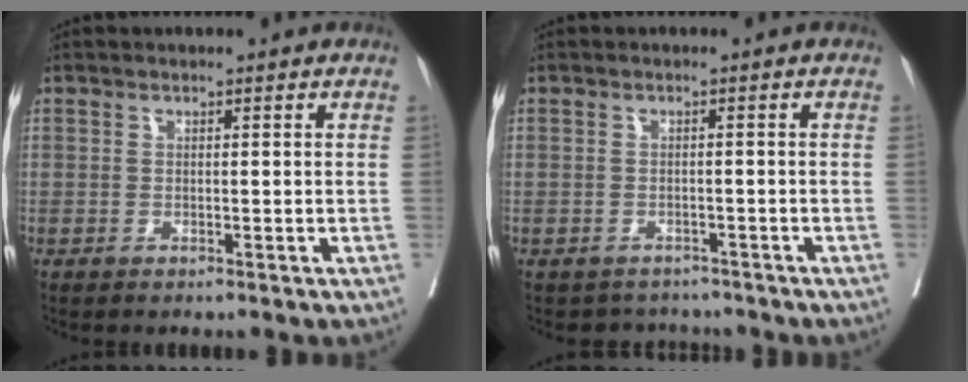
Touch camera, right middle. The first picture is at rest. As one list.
[{"total": 3.3, "force": [-3.0, 1.4, -0.6], "torque": [0.008, 0.009, -0.042]}]